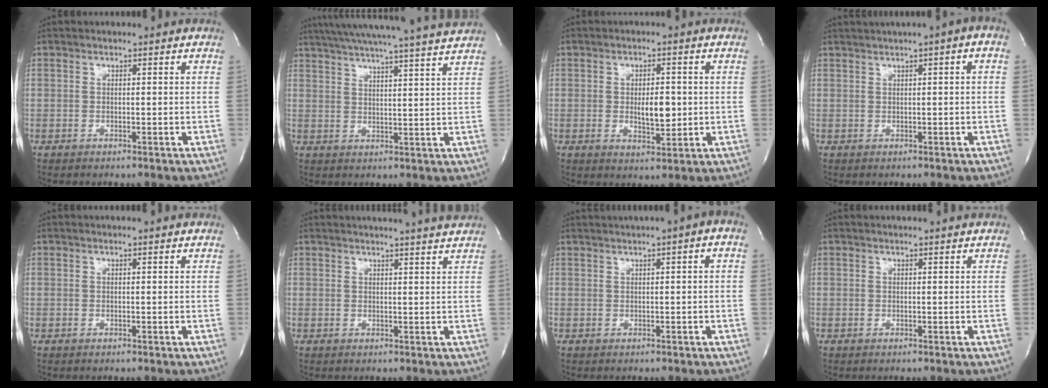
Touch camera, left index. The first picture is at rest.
{"total": 19.9, "force": [17.9, -1.3, 8.6], "torque": [-0.146, -0.021, 0.239]}
{"total": 4.6, "force": [-0.7, 1.8, 4.2], "torque": [-0.066, -0.010, -0.006]}
{"total": 3.3, "force": [0.8, 0.0, 3.2], "torque": [-0.051, 0.010, 0.012]}
{"total": 1.1, "force": [1.0, -0.3, 0.4], "torque": [-0.011, 0.000, 0.008]}
{"total": 9.2, "force": [8.6, -1.0, 3.1], "torque": [-0.046, -0.012, 0.089]}
{"total": 3.2, "force": [1.0, -0.1, 3.1], "torque": [-0.051, 0.010, 0.016]}
{"total": 2.0, "force": [1.8, -0.6, 0.7], "torque": [-0.010, -0.001, 0.018]}